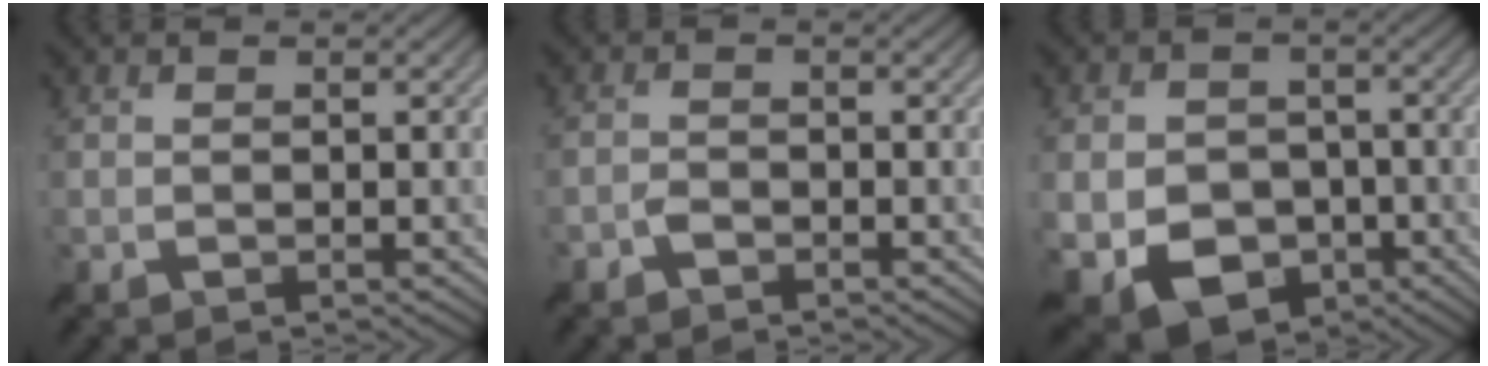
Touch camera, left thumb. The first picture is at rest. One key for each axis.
{"total": 1.3, "fx": -1.1, "fy": 0.7, "fz": 0.3, "tx": -0.002, "ty": 0.003, "tz": -0.024}
{"total": 8.8, "fx": -3.1, "fy": 6.5, "fz": 5.1, "tx": -0.111, "ty": -0.026, "tz": -0.055}